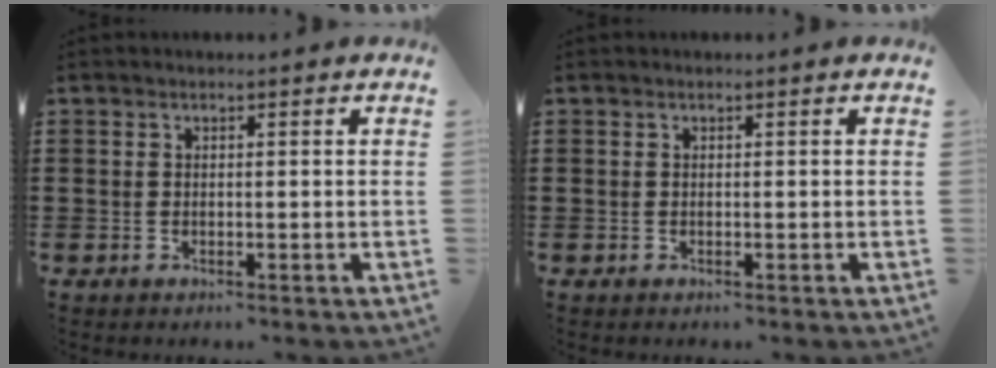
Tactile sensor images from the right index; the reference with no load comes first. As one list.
[{"total": 0.0}]